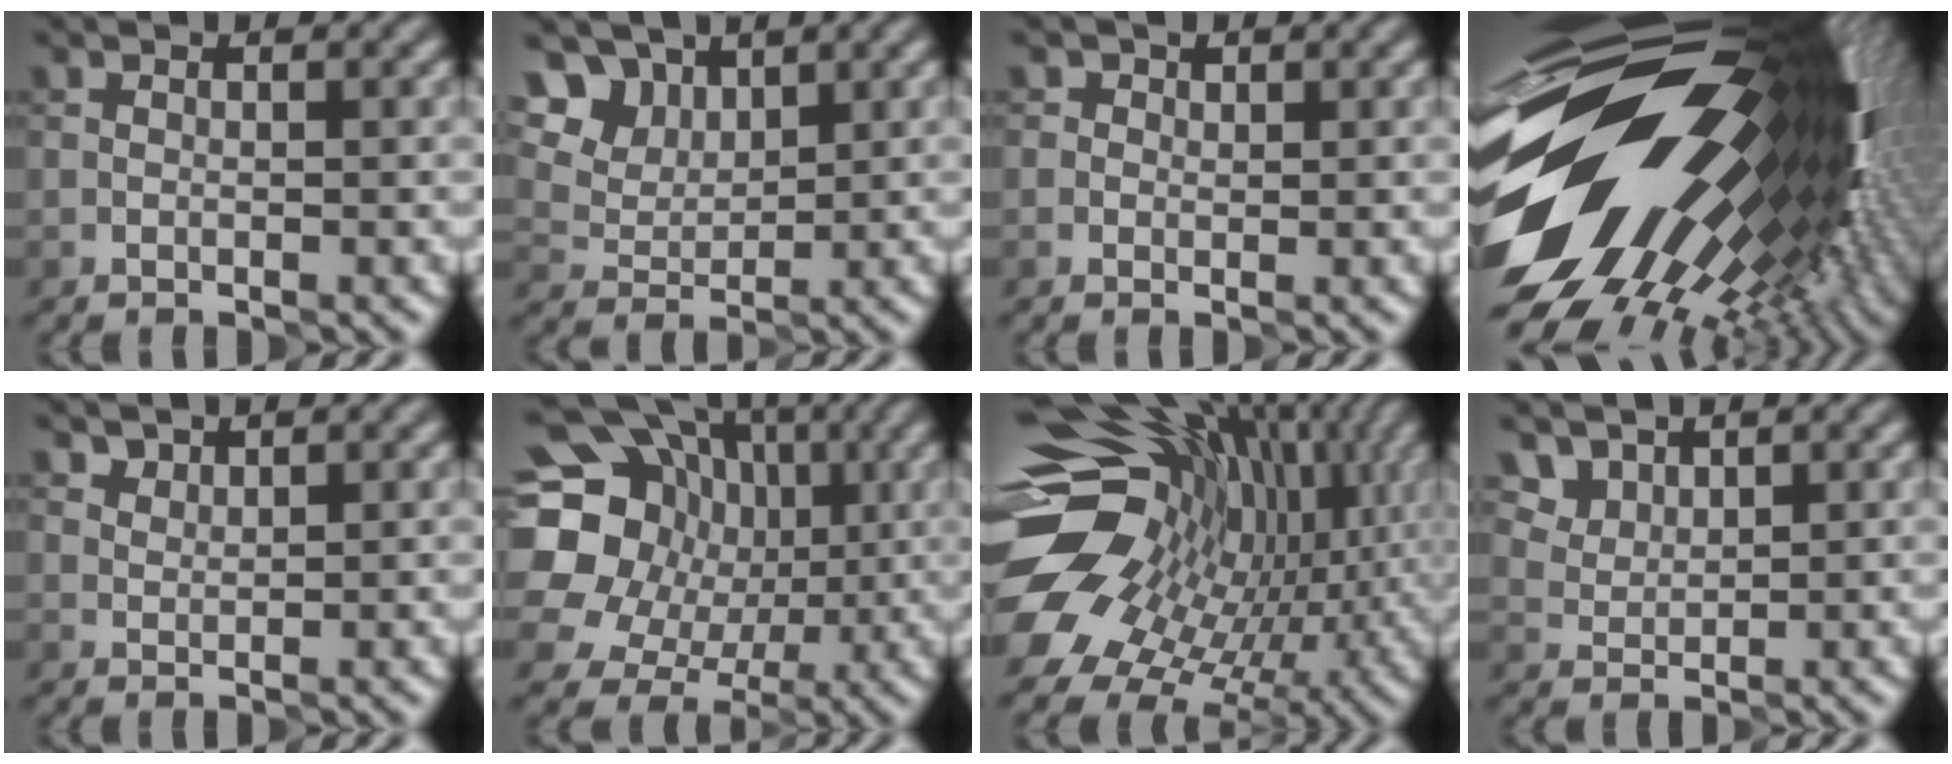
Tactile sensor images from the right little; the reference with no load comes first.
{"total": 10.8, "force": [6.1, 7.4, 5.0], "torque": [-0.124, 0.023, 0.104]}
{"total": 1.9, "force": [0.9, 1.6, 0.7], "torque": [0.001, 0.005, -0.003]}
{"total": 21.2, "force": [-0.8, 11.9, 17.5], "torque": [-0.281, 0.004, -0.039]}
{"total": 1.5, "force": [1.3, 0.6, 0.3], "torque": [-0.013, -0.009, 0.037]}
{"total": 18.9, "force": [1.9, 17.1, 7.7], "torque": [-0.197, 0.041, -0.002]}
{"total": 18.0, "force": [-0.3, 13.1, 12.4], "torque": [-0.215, -0.007, 0.015]}
{"total": 4.5, "force": [3.1, 2.8, 1.8], "torque": [-0.067, -0.001, 0.077]}